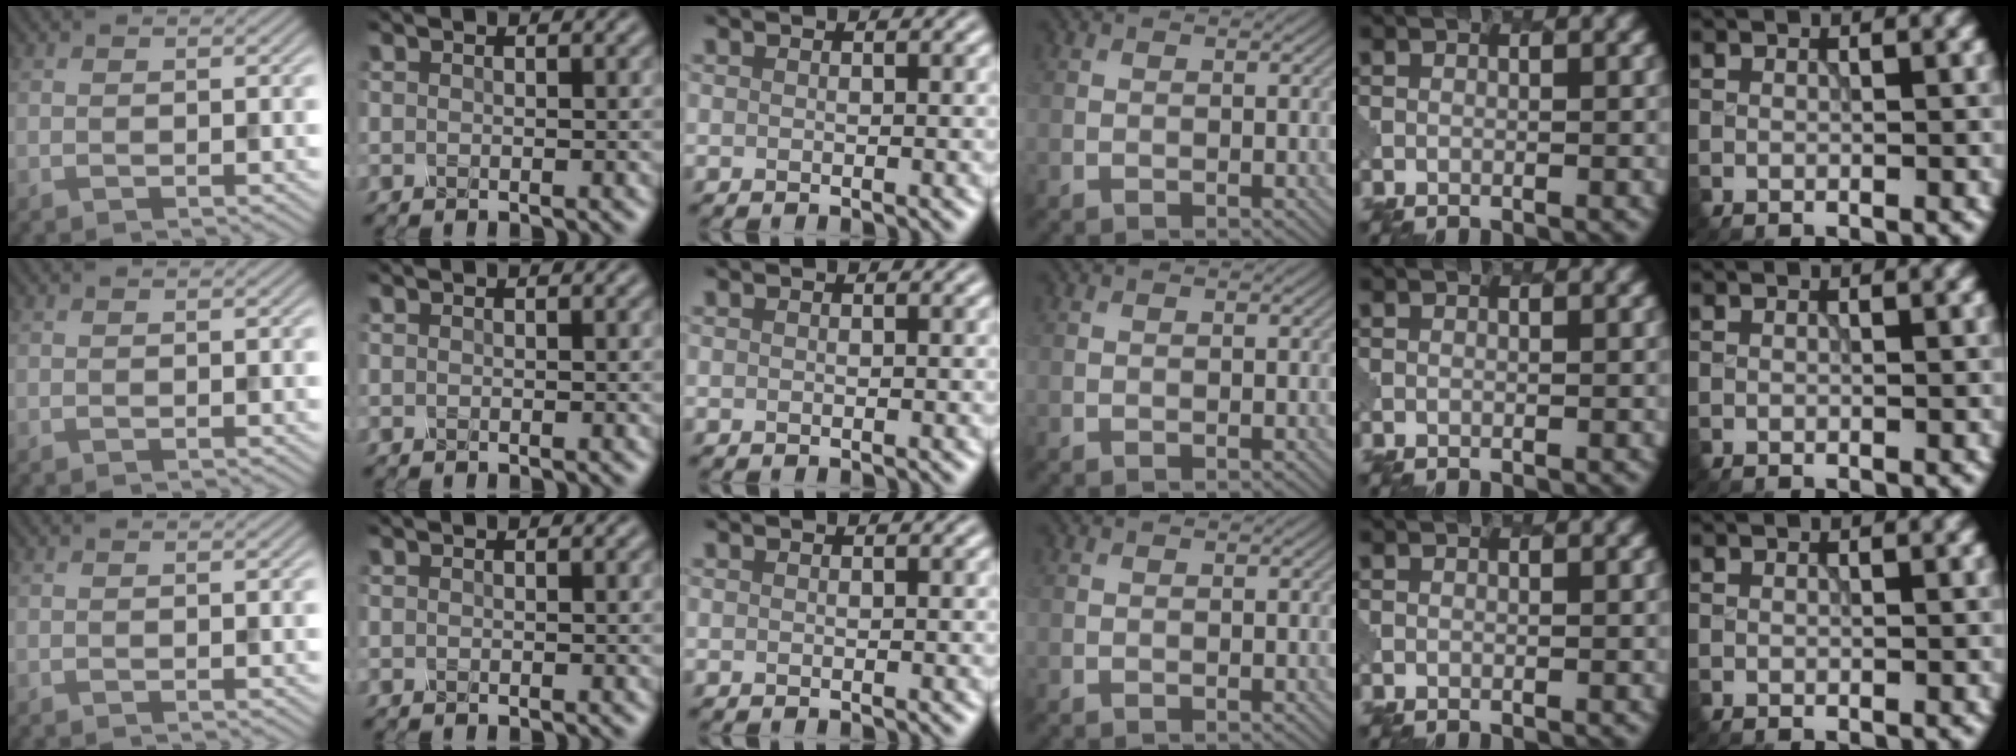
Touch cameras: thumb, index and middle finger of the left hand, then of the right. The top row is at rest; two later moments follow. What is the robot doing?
{"motion": "dispense", "object": "dispenser bottle"}